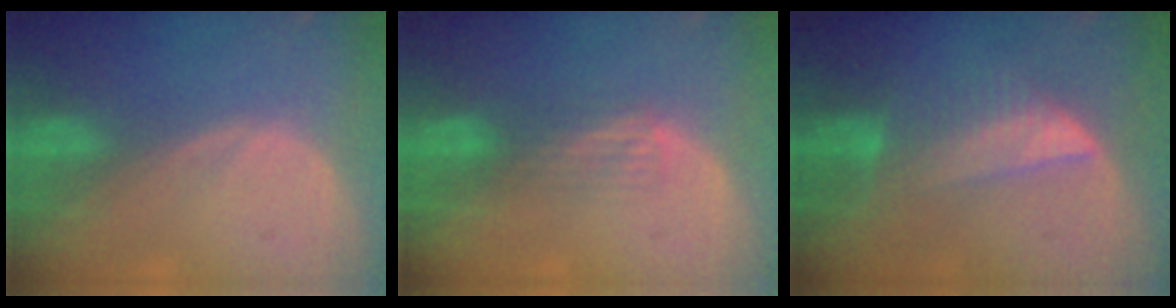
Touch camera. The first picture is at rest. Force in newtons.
{"total": 2.9, "press": 2.6, "slide": 1.2}
{"total": 6.4, "press": 6.2, "slide": 1.6}